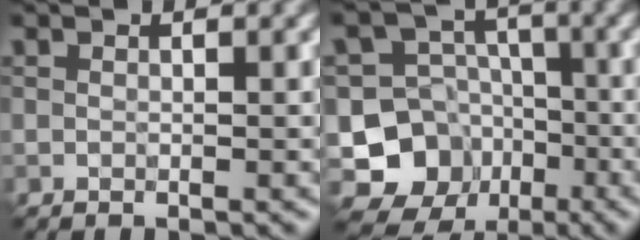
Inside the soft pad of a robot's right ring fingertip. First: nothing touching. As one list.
[{"total": 10.5, "force": [-4.9, 8.9, 2.6], "torque": [-0.048, -0.001, -0.098]}]